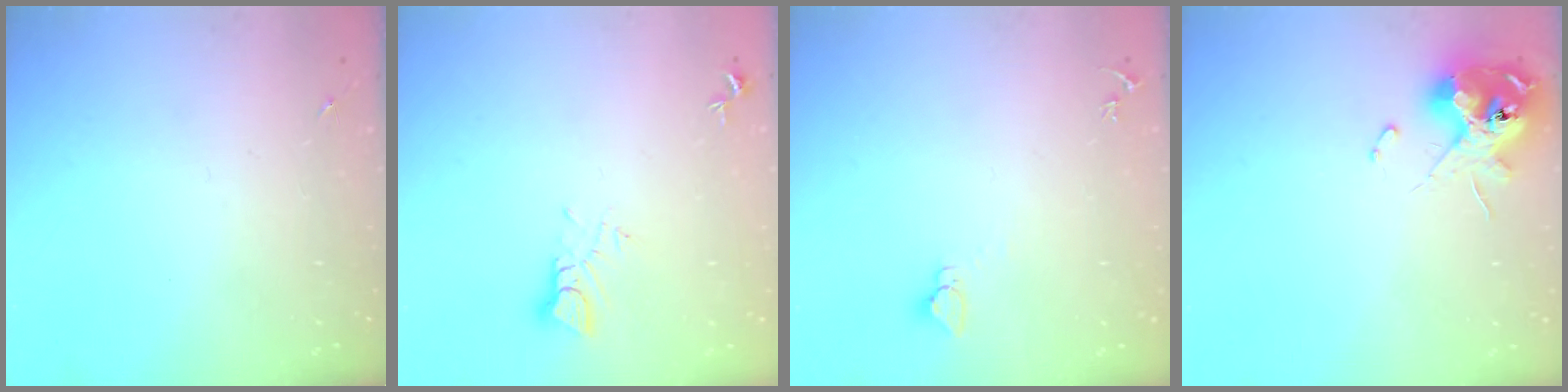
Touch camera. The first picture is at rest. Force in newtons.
{"total": 3.8, "press": 3.8, "slide": 0.4}
{"total": 2.8, "press": 2.8, "slide": 0.2}
{"total": 12.4, "press": 12.2, "slide": 1.8}